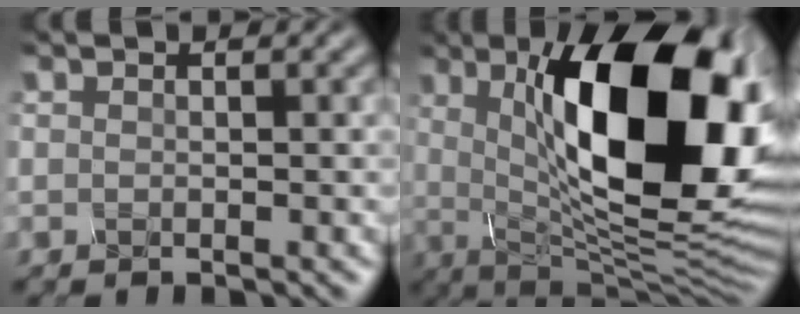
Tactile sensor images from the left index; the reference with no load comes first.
{"total": 15.9, "force": [3.6, 6.0, 14.3], "torque": [-0.203, -0.006, 0.050]}